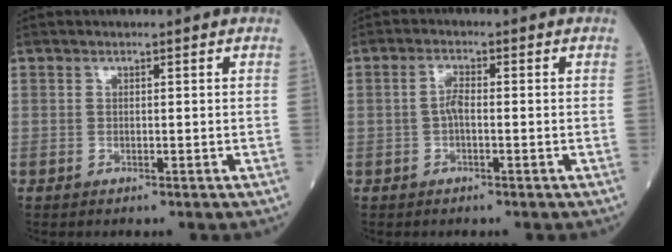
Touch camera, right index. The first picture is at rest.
{"total": 2.4, "force": [-0.5, 0.7, 2.2], "torque": [-0.044, 0.004, -0.009]}